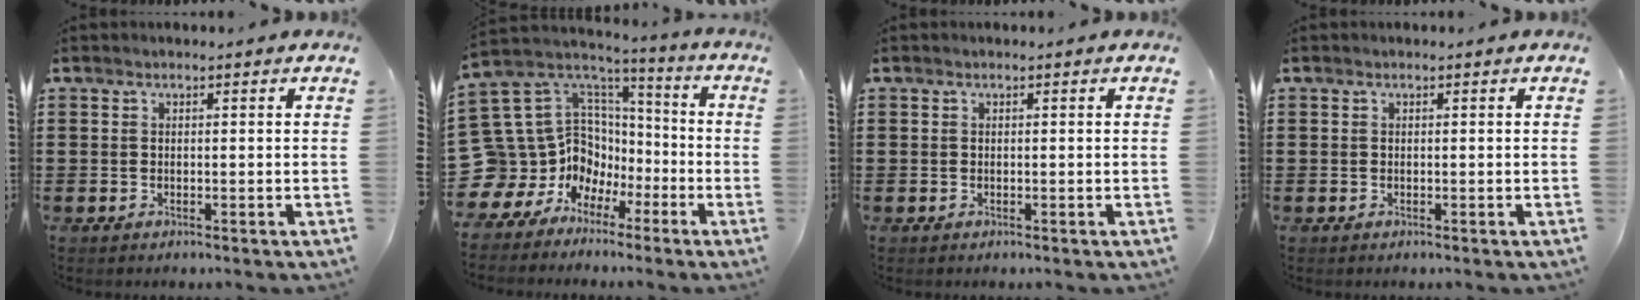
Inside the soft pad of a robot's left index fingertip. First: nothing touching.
{"total": 6.8, "force": [-2.4, 6.4, 0.6], "torque": [-0.061, -0.002, -0.050]}
{"total": 0.0}
{"total": 0.0}